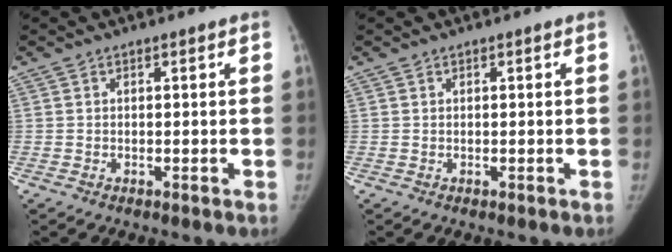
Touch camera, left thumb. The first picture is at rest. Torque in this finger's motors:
{"motor_torque": [0.00, 0.00, 0.27, -0.24, 0.00]}